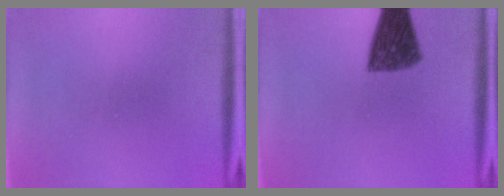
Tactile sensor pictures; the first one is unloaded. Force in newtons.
{"total": 8.8}